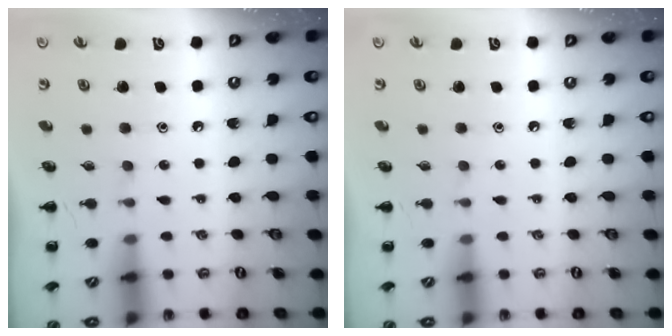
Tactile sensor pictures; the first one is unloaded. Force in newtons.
{"total": 0.0}